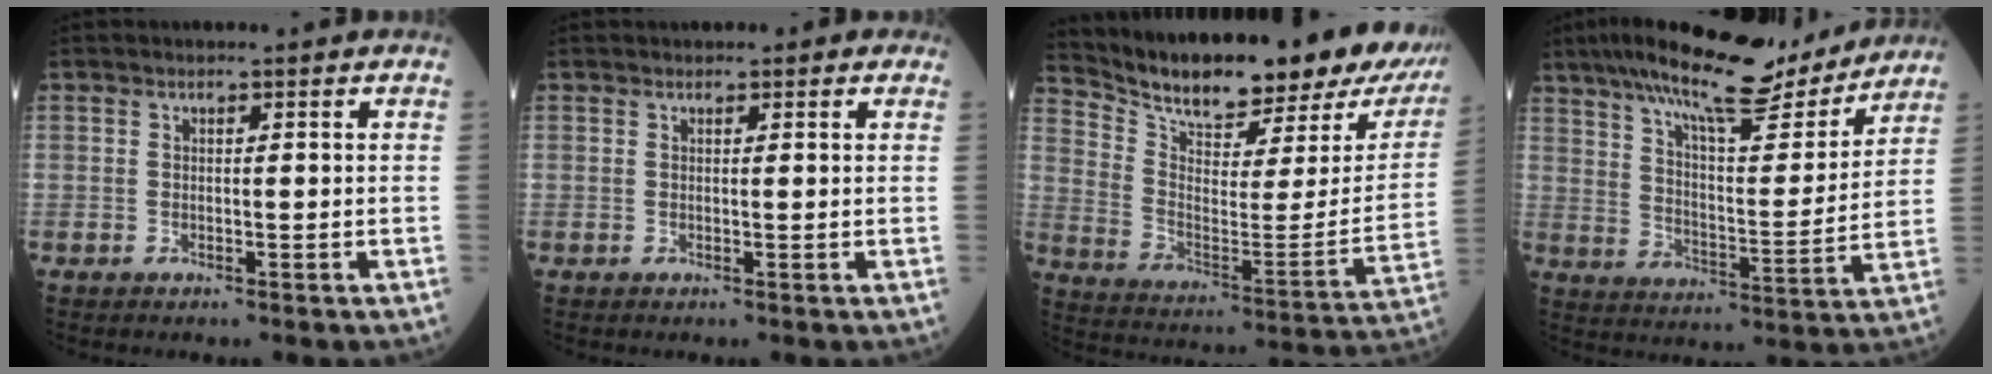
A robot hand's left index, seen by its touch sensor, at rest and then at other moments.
{"total": 1.0, "force": [0.6, 0.7, 0.5], "torque": [-0.007, 0.003, 0.003]}
{"total": 27.0, "force": [23.0, 6.5, 12.7], "torque": [-0.213, -0.050, 0.317]}
{"total": 18.8, "force": [16.0, 3.3, 9.4], "torque": [-0.158, 0.006, 0.246]}